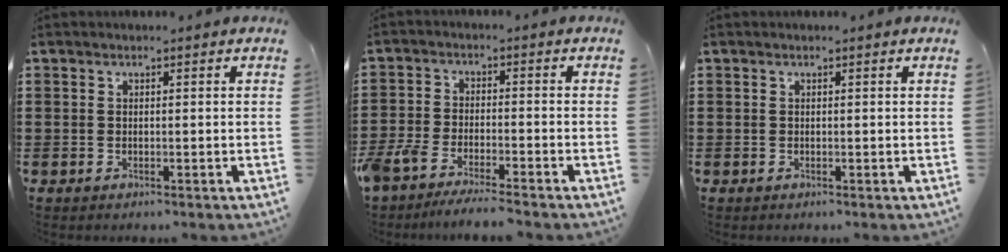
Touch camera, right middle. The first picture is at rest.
{"total": 5.1, "force": [-4.7, 0.7, 1.8], "torque": [-0.065, -0.014, -0.103]}
{"total": 0.0}